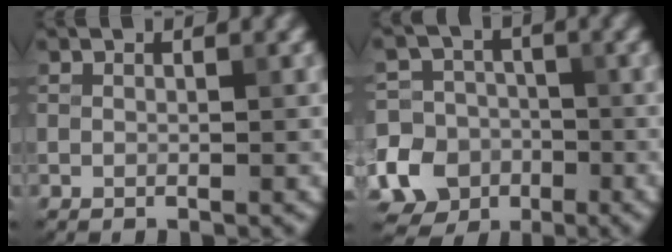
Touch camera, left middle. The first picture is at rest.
{"total": 15.9, "force": [-7.0, 13.8, 3.4], "torque": [-0.101, -0.035, -0.135]}